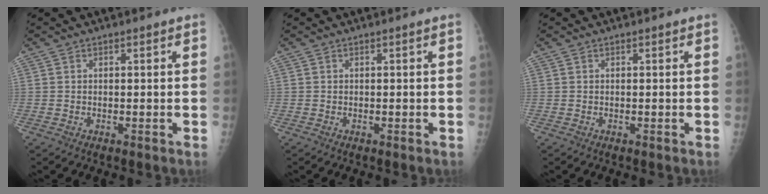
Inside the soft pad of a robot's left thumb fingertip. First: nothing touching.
{"total": 0.0}
{"total": 0.0}